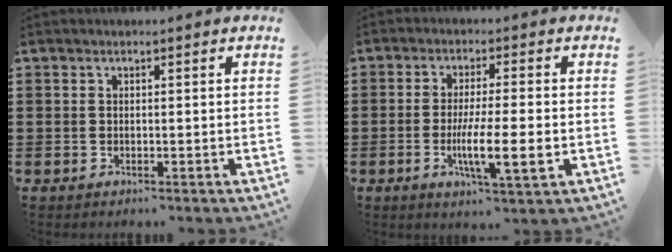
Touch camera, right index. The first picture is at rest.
{"total": 8.5, "force": [-1.8, 1.0, 8.2], "torque": [-0.149, -0.016, -0.032]}